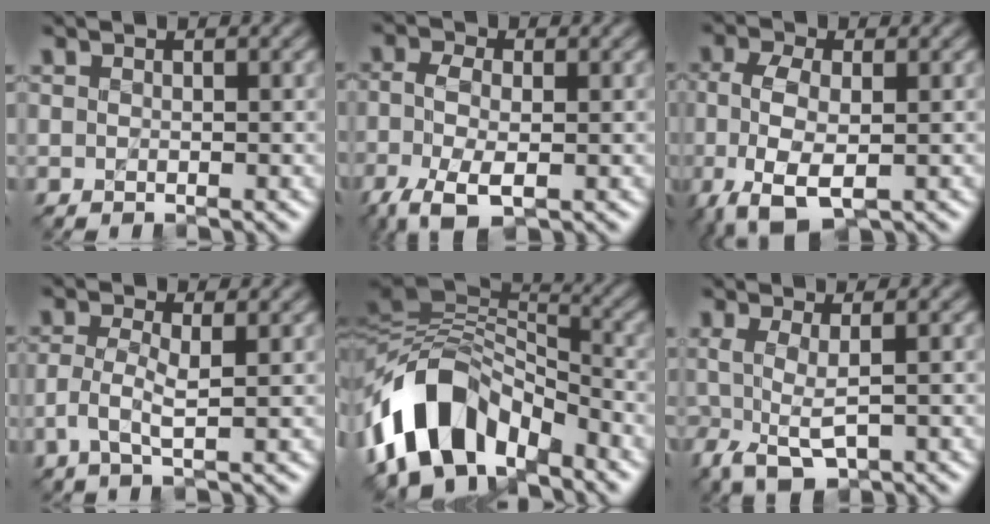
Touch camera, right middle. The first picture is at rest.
{"total": 5.5, "force": [-2.3, 2.8, 4.2], "torque": [-0.107, -0.005, -0.047]}
{"total": 6.0, "force": [-1.8, 3.1, 4.8], "torque": [-0.113, -0.006, -0.035]}
{"total": 2.0, "force": [-0.2, 0.4, 1.9], "torque": [-0.048, -0.003, -0.005]}
{"total": 9.9, "force": [-5.2, 6.0, 5.9], "torque": [-0.096, 0.016, -0.101]}
{"total": 2.9, "force": [-0.5, 1.0, 2.7], "torque": [-0.066, -0.010, -0.006]}